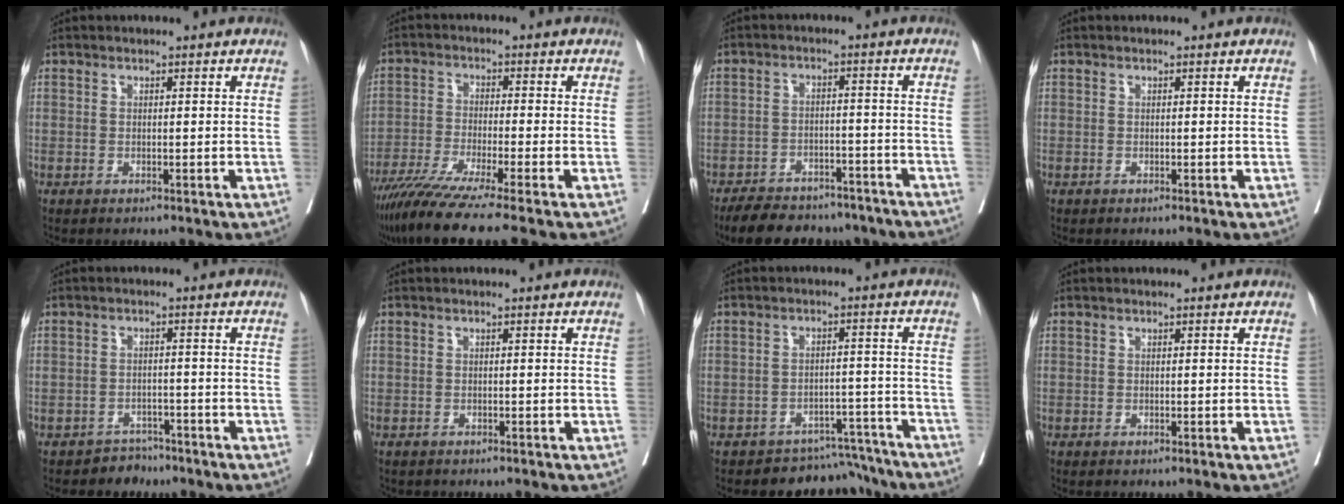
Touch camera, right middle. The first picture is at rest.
{"total": 10.7, "force": [-8.4, -1.6, 6.4], "torque": [-0.095, -0.037, -0.139]}
{"total": 15.5, "force": [-13.3, 5.7, 5.6], "torque": [-0.098, 0.006, -0.175]}
{"total": 0.0}
{"total": 2.9, "force": [-2.4, 1.6, -0.5], "torque": [0.007, 0.007, -0.038]}
{"total": 1.3, "force": [-1.2, 0.5, 0.3], "torque": [-0.012, -0.002, -0.020]}
{"total": 7.0, "force": [-6.4, 2.7, -1.1], "torque": [0.036, 0.043, -0.083]}
{"total": 0.0}